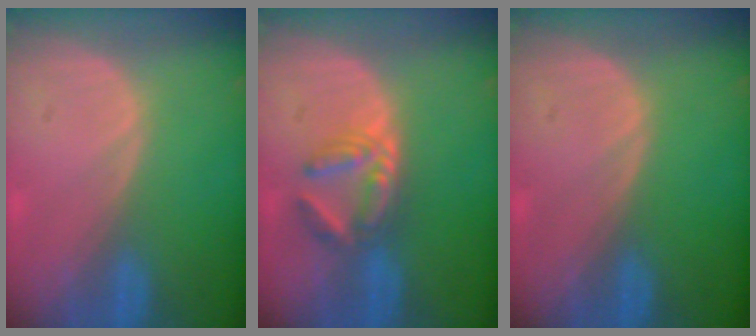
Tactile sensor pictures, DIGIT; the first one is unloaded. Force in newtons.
{"total": 5.7, "press": 5.1, "slide": 2.7}
{"total": 0.0}